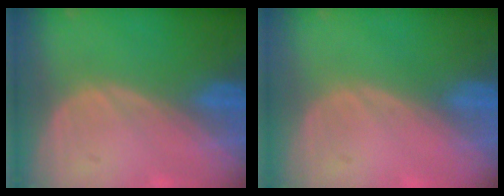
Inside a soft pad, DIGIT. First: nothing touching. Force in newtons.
{"total": 0.0}